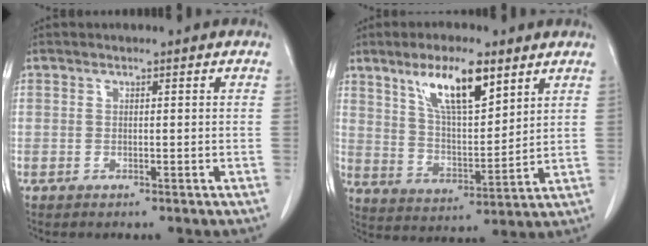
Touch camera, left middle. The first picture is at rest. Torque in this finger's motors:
{"motor_torque": [1.36, -0.78, 0.25, 0.17]}